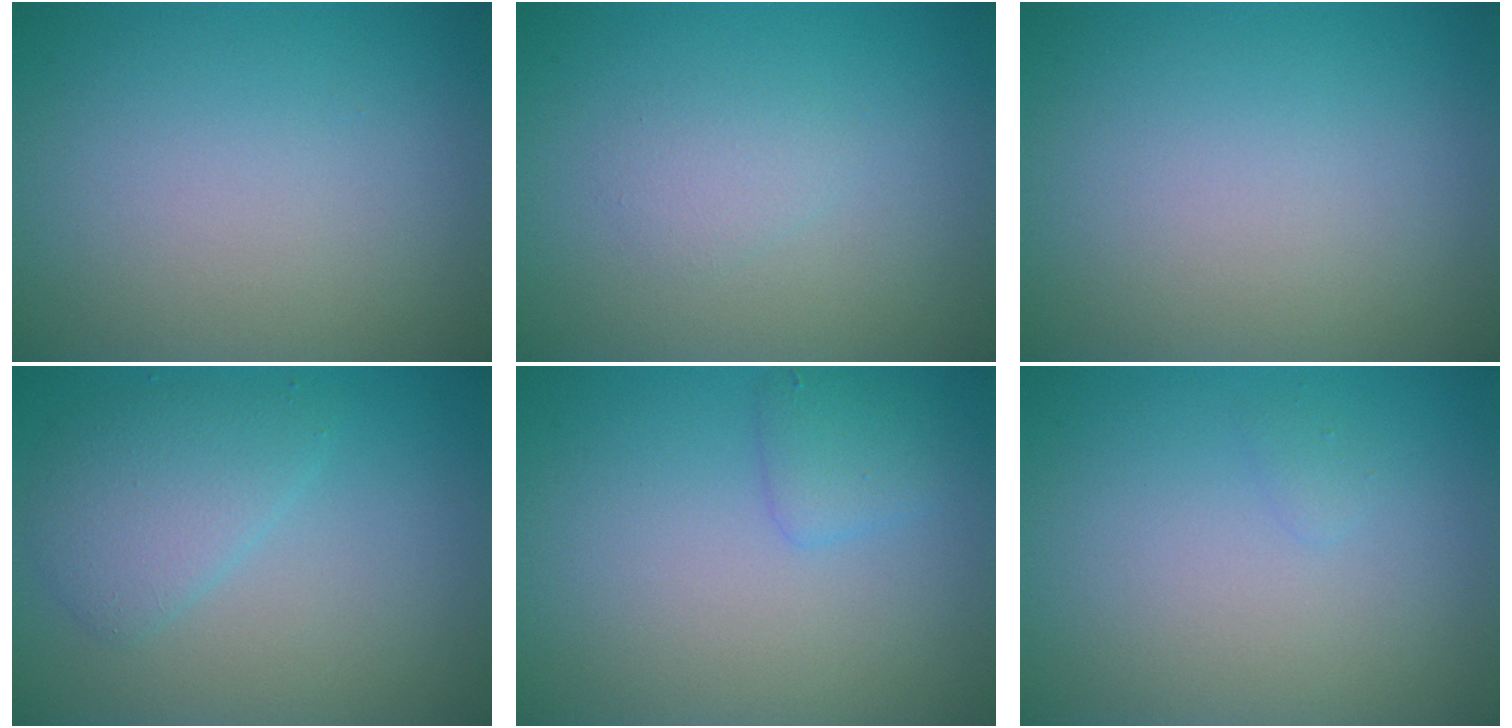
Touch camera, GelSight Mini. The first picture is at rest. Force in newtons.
{"total": 1.3, "press": 1.3, "slide": 0.0}
{"total": 0.0}
{"total": 3.0, "press": 3.0, "slide": 0.2}
{"total": 1.7, "press": 1.7, "slide": 0.1}
{"total": 0.5, "press": 0.5, "slide": 0.1}